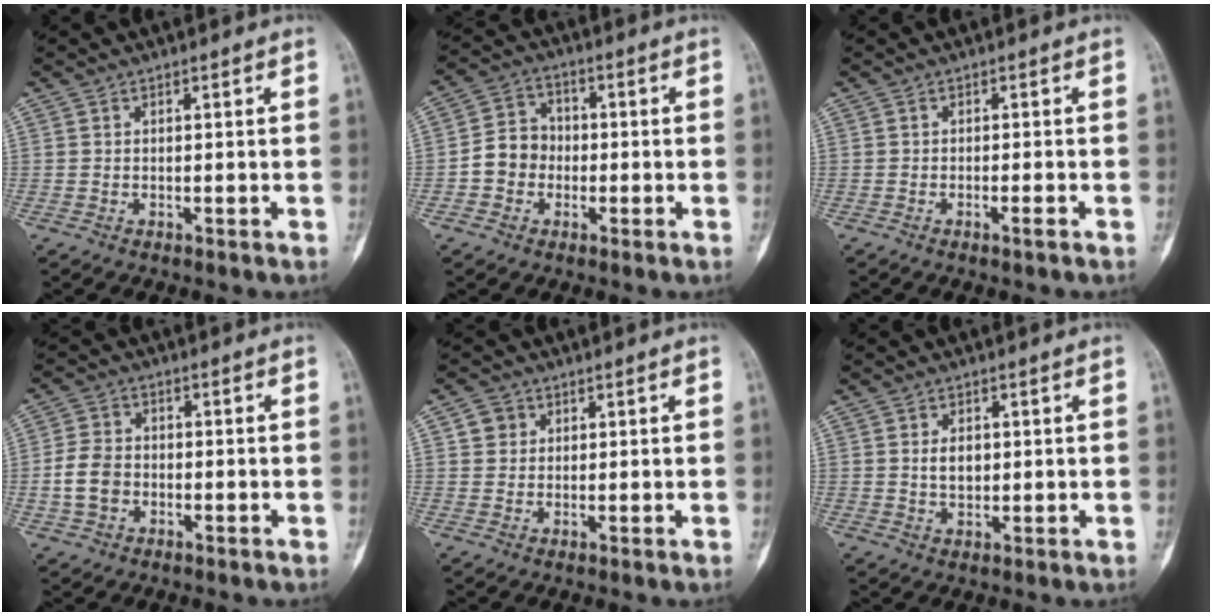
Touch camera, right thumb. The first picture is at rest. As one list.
[{"total": 7.0, "force": [-1.4, 6.2, 2.9], "torque": [-0.026, 0.024, -0.038]}, {"total": 1.5, "force": [-0.9, 0.1, 1.2], "torque": [-0.021, 0.003, -0.015]}, {"total": 6.1, "force": [-1.4, 4.6, 3.7], "torque": [-0.069, 0.017, -0.031]}, {"total": 2.8, "force": [1.0, 2.6, 0.6], "torque": [0.005, -0.002, 0.014]}, {"total": 3.6, "force": [0.6, 2.4, 2.6], "torque": [-0.028, -0.003, 0.012]}]